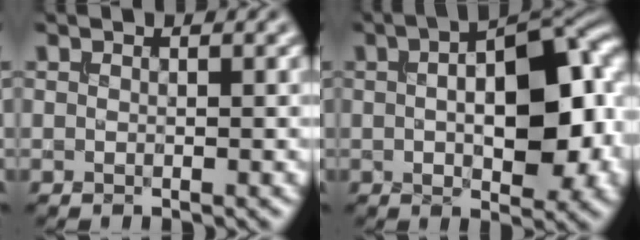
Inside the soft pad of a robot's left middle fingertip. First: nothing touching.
{"total": 12.3, "force": [0.9, 5.8, 10.8], "torque": [-0.132, 0.020, 0.015]}